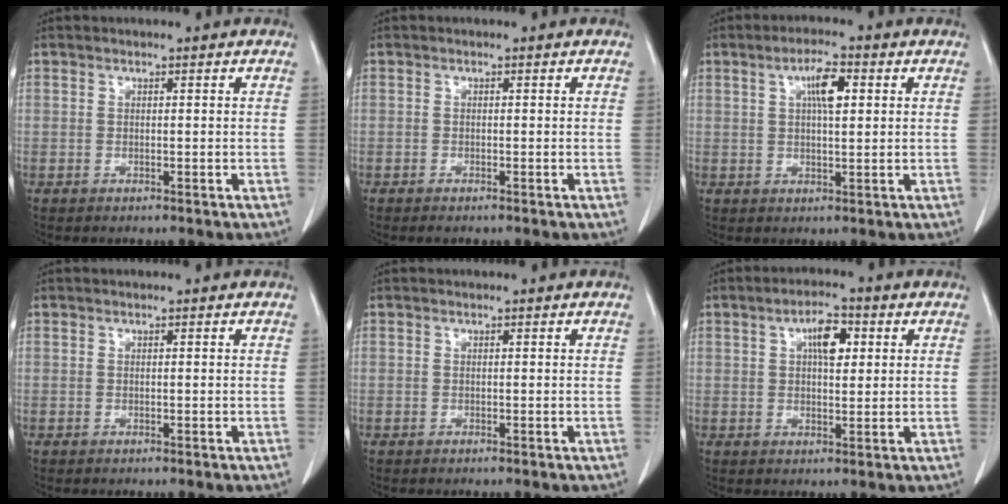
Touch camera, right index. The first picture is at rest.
{"total": 0.7, "force": [-0.6, 0.1, 0.4], "torque": [-0.011, -0.003, -0.009]}
{"total": 5.0, "force": [1.6, 1.1, 4.7], "torque": [-0.083, 0.006, 0.027]}
{"total": 0.0}
{"total": 0.0}
{"total": 5.2, "force": [1.7, 2.0, 4.5], "torque": [-0.073, 0.009, 0.025]}